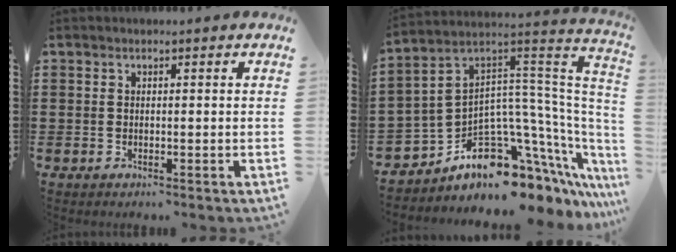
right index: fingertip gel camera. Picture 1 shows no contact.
{"total": 11.5, "force": [-7.1, 5.3, 7.4], "torque": [-0.151, -0.029, -0.124]}